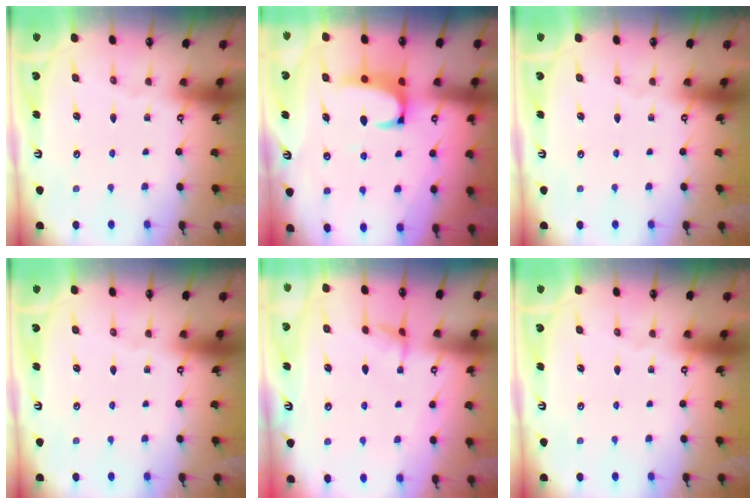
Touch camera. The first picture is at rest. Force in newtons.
{"total": 2.2, "press": 2.0, "slide": 1.0}
{"total": 0.0}
{"total": 0.0}
{"total": 1.9, "press": 1.9, "slide": 0.5}
{"total": 0.0}